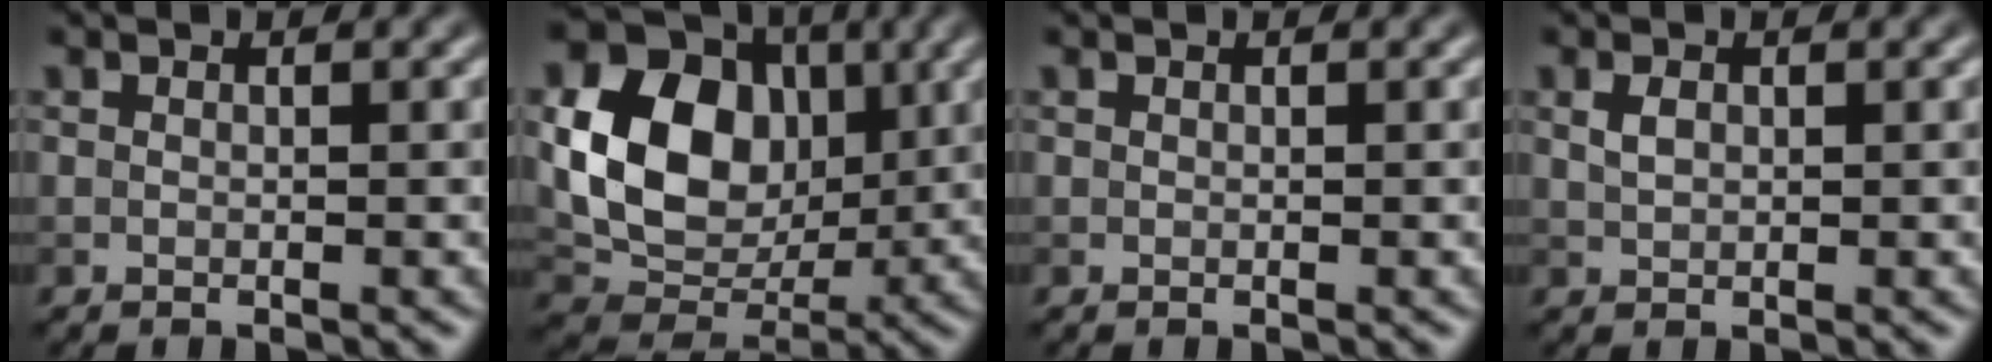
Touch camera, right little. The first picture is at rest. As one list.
[{"total": 11.1, "force": [1.6, 8.6, 6.9], "torque": [-0.137, -0.002, 0.024]}, {"total": 0.0}, {"total": 1.2, "force": [0.4, 0.9, 0.8], "torque": [-0.019, 0.002, 0.011]}]